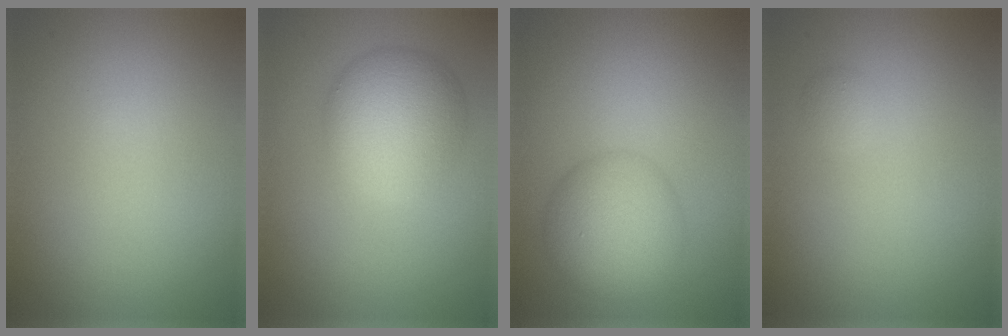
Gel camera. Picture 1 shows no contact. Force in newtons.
{"total": 6.3, "press": 6.3, "slide": 0.2}
{"total": 5.9, "press": 5.8, "slide": 0.2}
{"total": 0.7, "press": 0.7, "slide": 0.1}